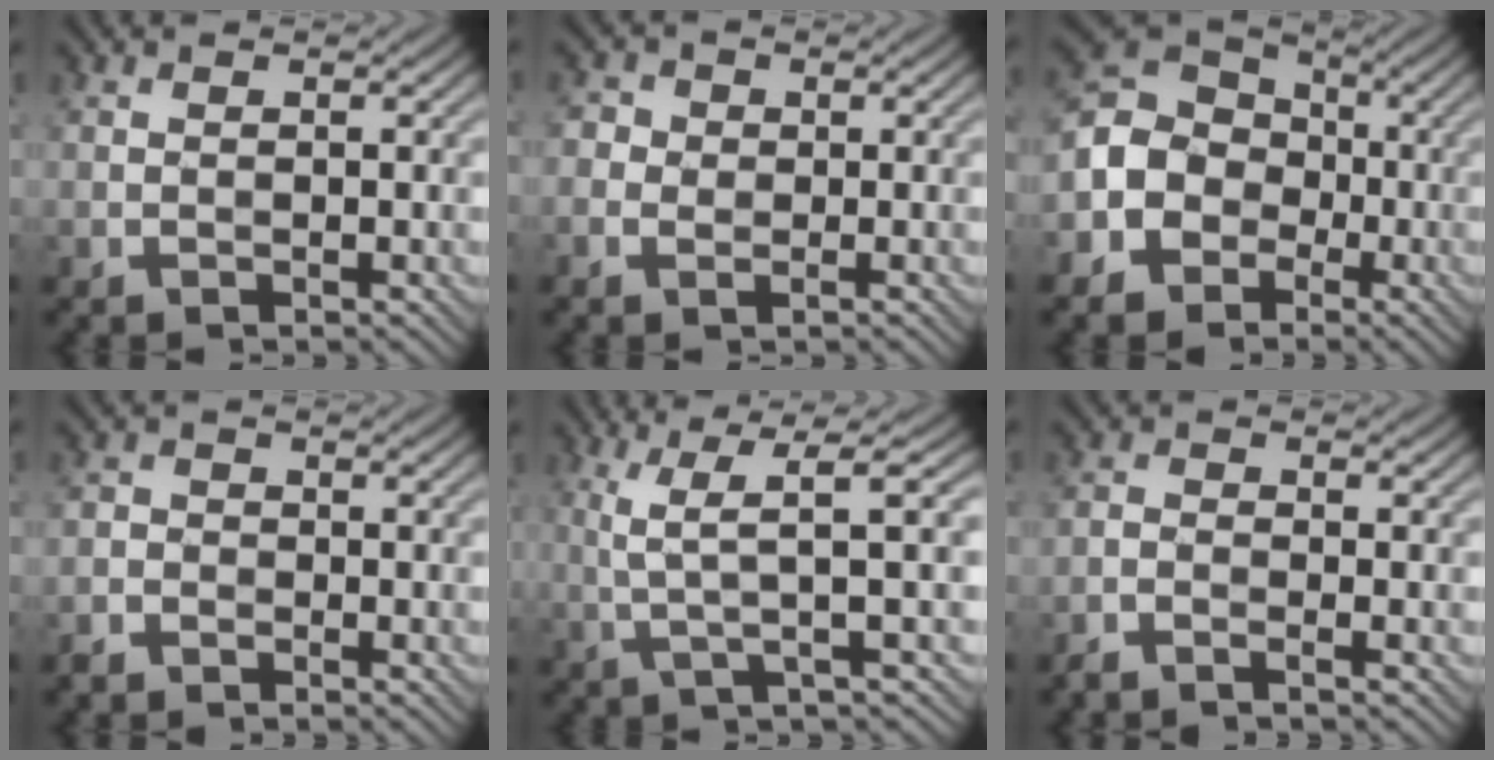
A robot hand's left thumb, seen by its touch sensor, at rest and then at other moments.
{"total": 2.8, "force": [0.0, 2.6, 1.1], "torque": [-0.036, 0.005, -0.005]}
{"total": 8.9, "force": [-2.6, 7.5, 4.0], "torque": [-0.101, -0.010, -0.065]}
{"total": 1.9, "force": [-1.5, 1.2, 0.2], "torque": [-0.012, 0.001, -0.037]}
{"total": 5.7, "force": [1.7, 0.4, 5.5], "torque": [-0.119, 0.018, 0.036]}
{"total": 1.7, "force": [-1.5, 0.2, 0.9], "torque": [-0.030, 0.001, -0.036]}